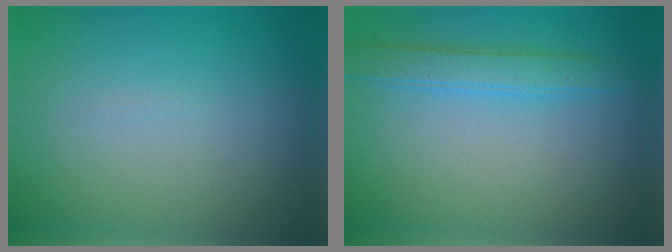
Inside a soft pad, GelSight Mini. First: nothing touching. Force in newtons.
{"total": 2.7, "press": 2.7, "slide": 0.1}